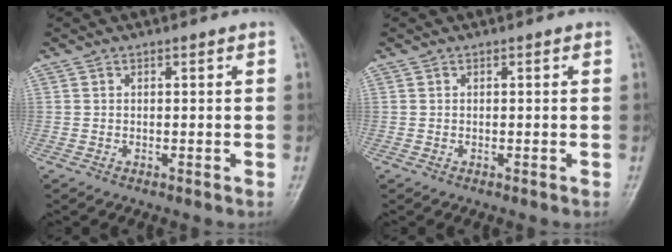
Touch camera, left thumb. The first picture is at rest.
{"total": 0.0}